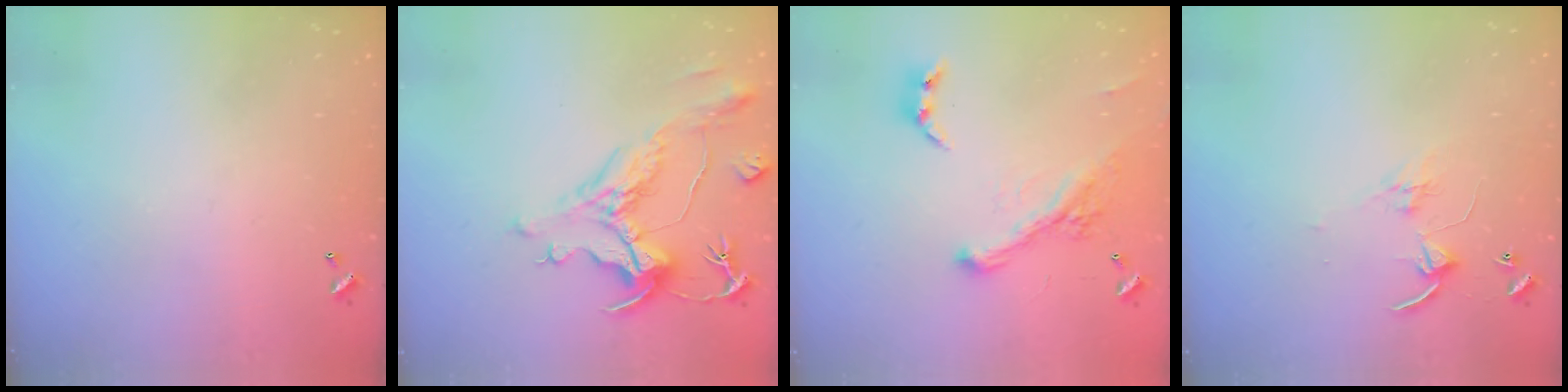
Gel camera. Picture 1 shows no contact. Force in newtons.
{"total": 2.0, "press": 0.9, "slide": 1.8}
{"total": 3.9, "press": 3.5, "slide": 1.5}
{"total": 2.7, "press": 2.7, "slide": 0.2}